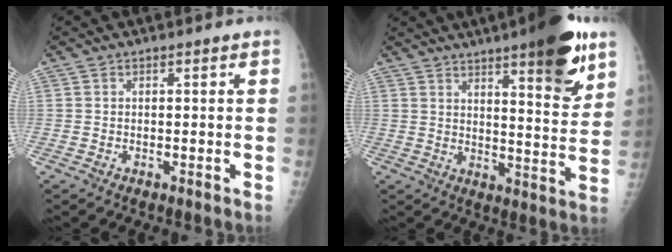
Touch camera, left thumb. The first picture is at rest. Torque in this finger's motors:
{"motor_torque": [2.07, 1.35, 1.37, -0.83, 0.32]}